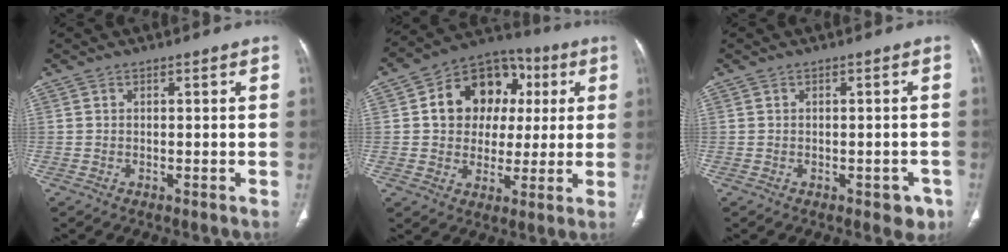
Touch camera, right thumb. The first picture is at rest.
{"total": 16.4, "force": [3.5, 12.9, 9.5], "torque": [-0.096, 0.020, 0.050]}
{"total": 3.6, "force": [-1.9, 2.2, 2.3], "torque": [-0.005, 0.008, -0.019]}